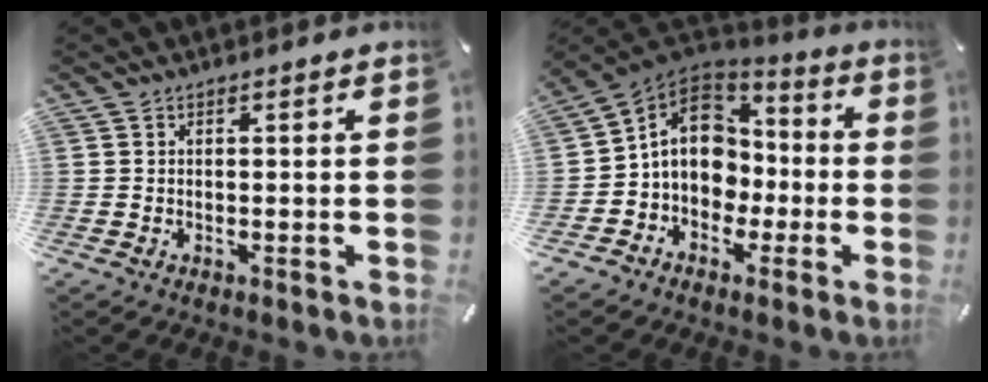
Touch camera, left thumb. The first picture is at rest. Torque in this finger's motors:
{"motor_torque": [2.14, 2.87, 0.43, 0.11, 0.18]}